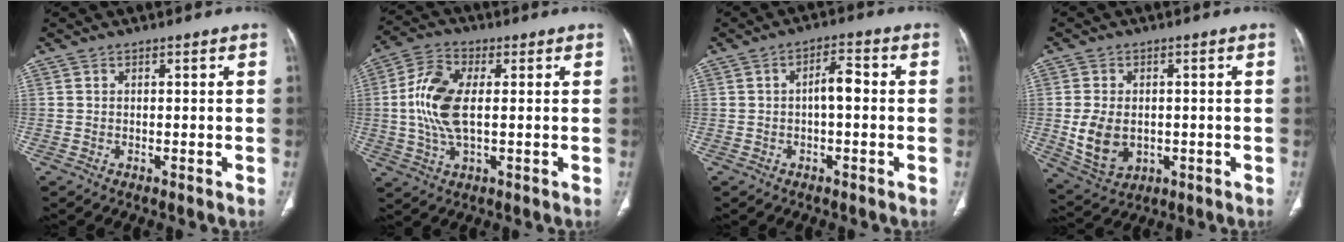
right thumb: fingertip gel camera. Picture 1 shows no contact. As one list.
[{"total": 11.2, "force": [0.6, 5.5, 9.8], "torque": [-0.215, 0.008, 0.011]}, {"total": 4.3, "force": [-0.3, 1.8, 3.9], "torque": [-0.062, 0.017, -0.009]}, {"total": 9.0, "force": [-0.9, 6.5, 6.2], "torque": [-0.108, -0.002, 0.003]}]